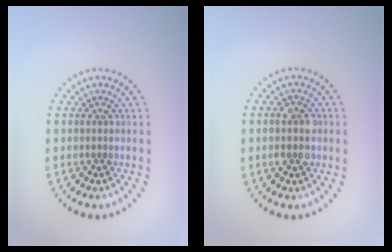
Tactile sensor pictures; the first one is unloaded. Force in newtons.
{"total": 2.3, "press": 2.2, "slide": 0.2}